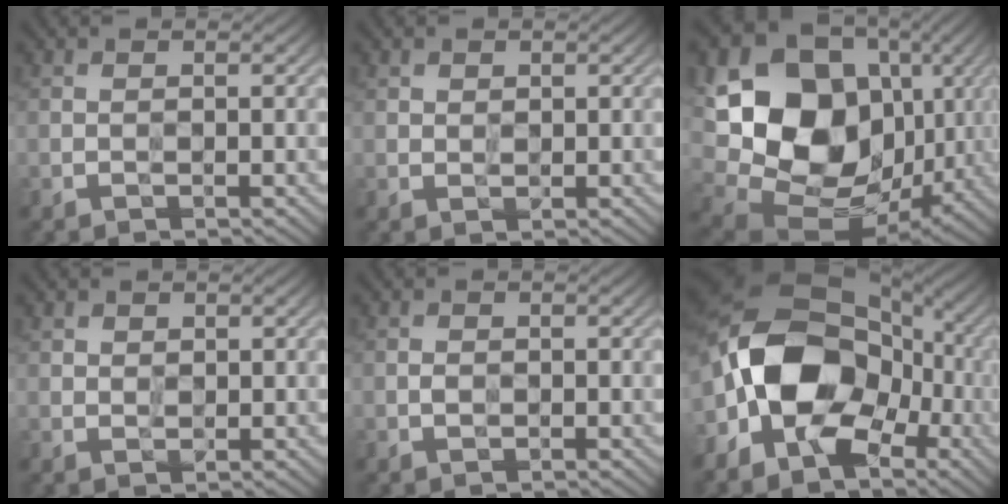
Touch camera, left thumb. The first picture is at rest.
{"total": 1.2, "force": [0.7, 0.9, 0.4], "torque": [-0.008, -0.002, 0.013]}
{"total": 20.4, "force": [3.3, 15.8, 12.5], "torque": [-0.281, -0.023, 0.084]}
{"total": 1.6, "force": [0.9, 1.2, 0.5], "torque": [-0.013, -0.002, 0.015]}
{"total": 0.9, "force": [-0.1, 0.7, 0.6], "torque": [-0.012, -0.001, -0.005]}
{"total": 15.7, "force": [-3.7, 10.8, 10.8], "torque": [-0.199, -0.002, -0.083]}